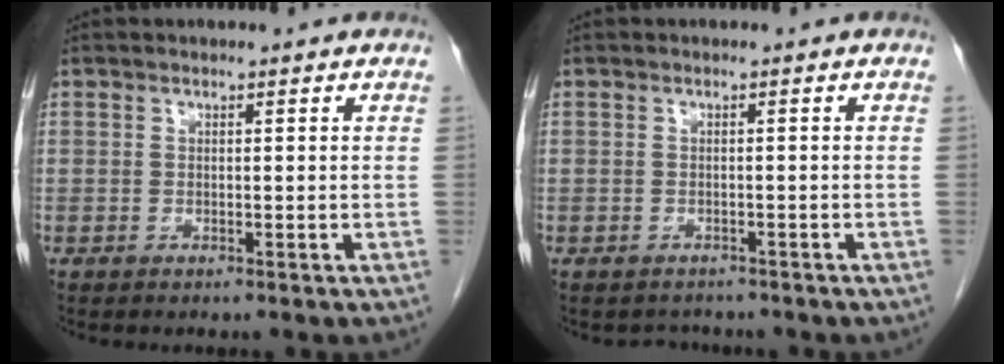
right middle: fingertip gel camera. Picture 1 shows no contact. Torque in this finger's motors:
{"motor_torque": [-0.19, -0.20, -0.18, -0.04]}